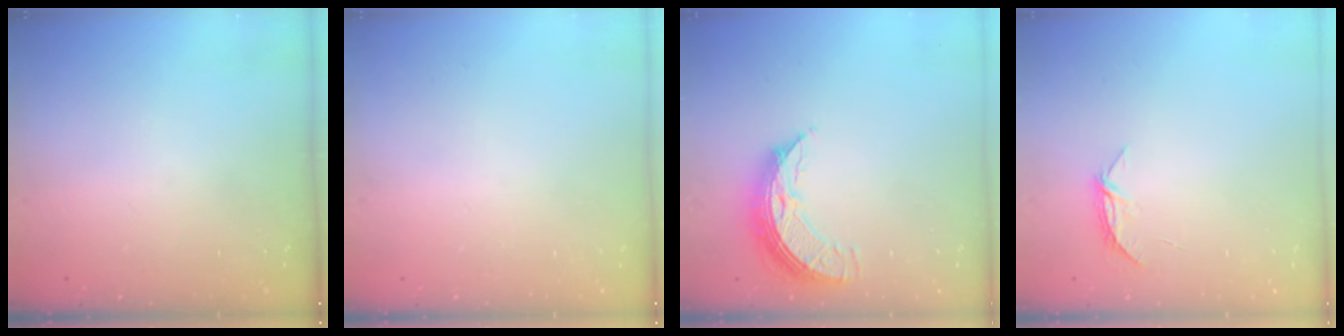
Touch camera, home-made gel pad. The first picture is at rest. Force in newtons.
{"total": 0.0}
{"total": 8.7, "press": 8.6, "slide": 0.9}
{"total": 5.2, "press": 5.2, "slide": 0.4}